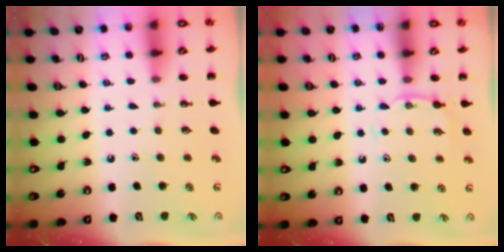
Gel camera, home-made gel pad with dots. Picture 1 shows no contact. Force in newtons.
{"total": 5.7, "press": 5.4, "slide": 1.6}